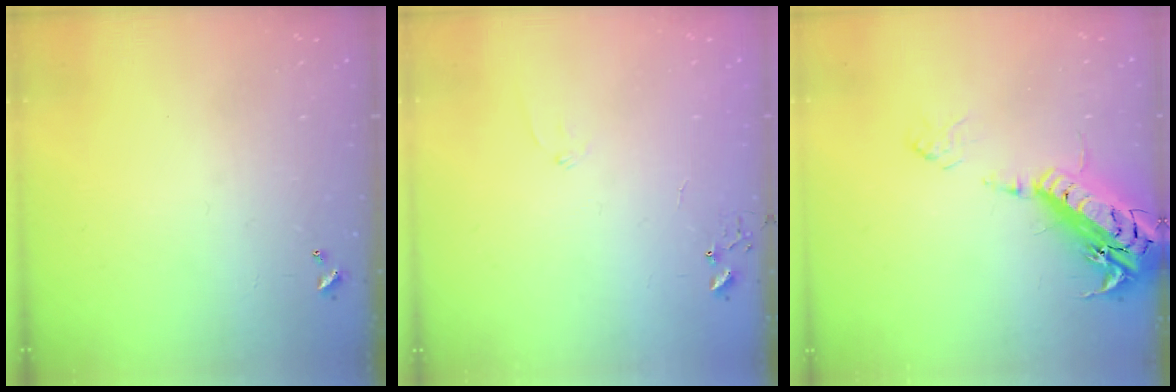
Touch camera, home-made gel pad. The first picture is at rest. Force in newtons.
{"total": 5.5, "press": 5.5, "slide": 0.6}
{"total": 22.4, "press": 22.0, "slide": 4.3}